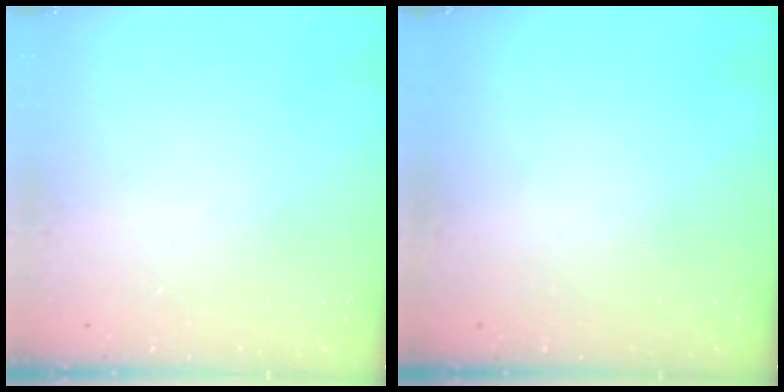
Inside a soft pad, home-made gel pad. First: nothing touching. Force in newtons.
{"total": 0.0}